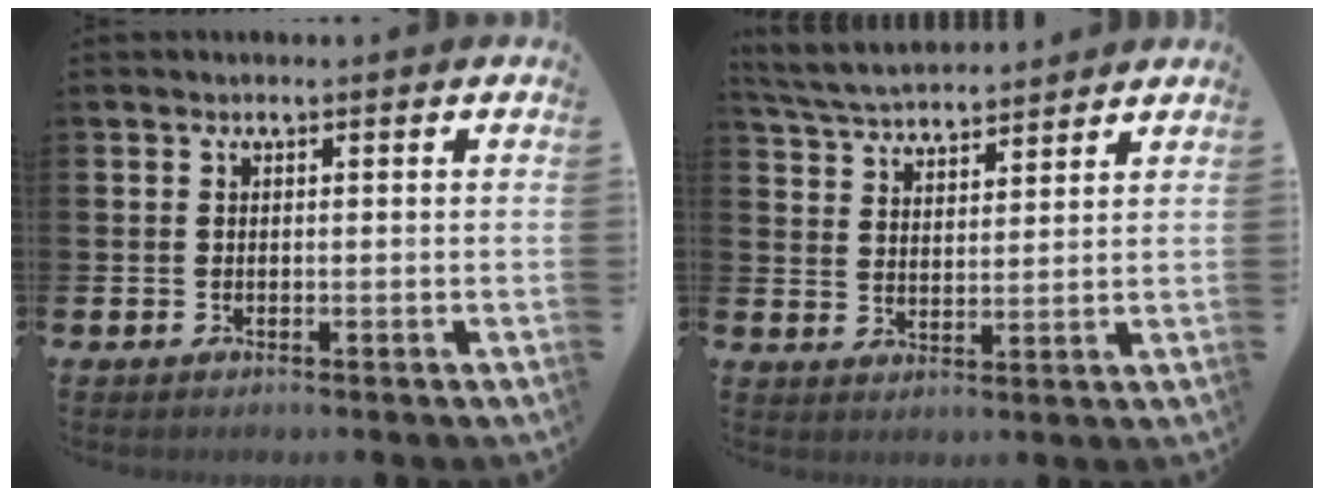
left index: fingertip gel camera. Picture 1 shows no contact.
{"total": 4.9, "force": [4.8, 0.8, 0.5], "torque": [-0.033, -0.029, 0.088]}